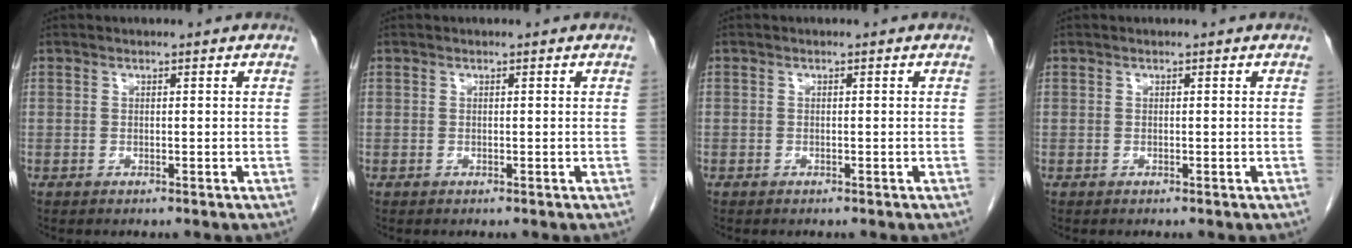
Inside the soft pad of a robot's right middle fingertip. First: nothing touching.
{"total": 0.0}
{"total": 0.0}
{"total": 0.0}